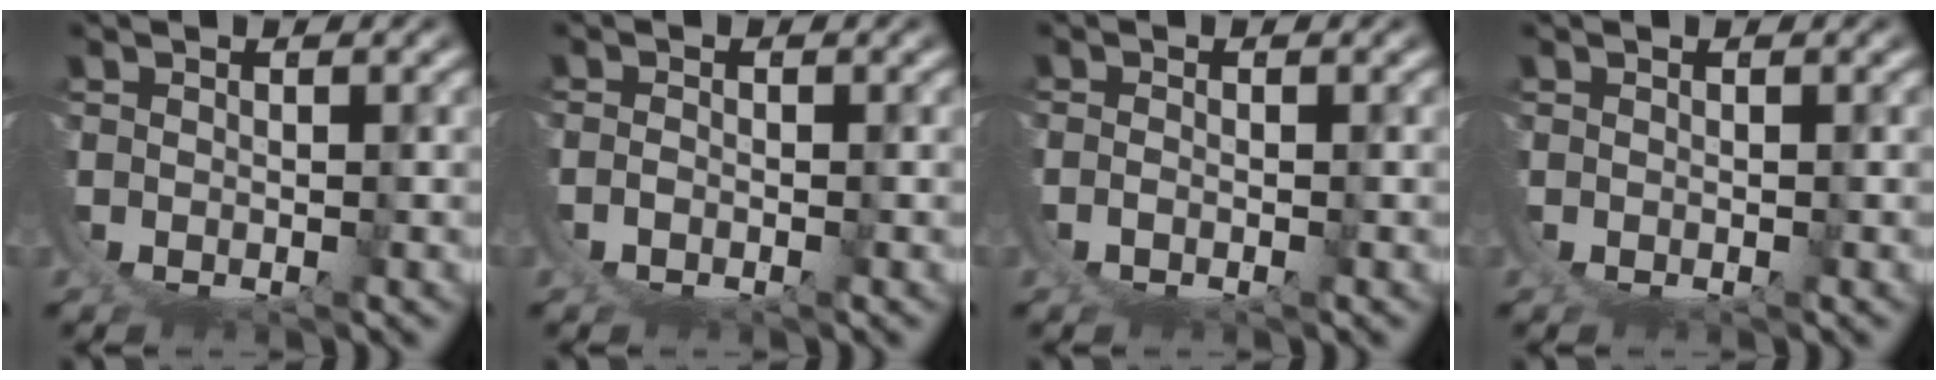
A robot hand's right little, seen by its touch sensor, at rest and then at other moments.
{"total": 2.0, "force": [0.1, 1.7, 1.0], "torque": [-0.032, -0.005, 0.001]}
{"total": 1.4, "force": [0.1, 1.0, 1.0], "torque": [-0.029, -0.004, 0.004]}
{"total": 0.0}